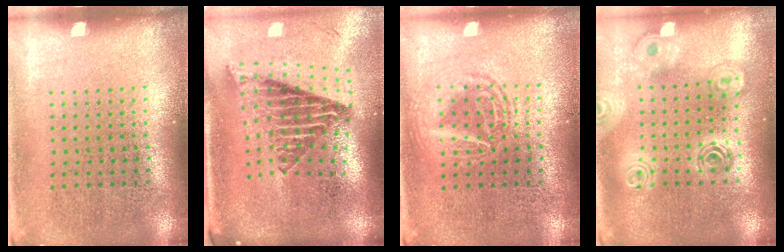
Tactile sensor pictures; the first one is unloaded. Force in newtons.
{"total": 2.8, "press": 1.7, "slide": 2.2}
{"total": 2.6, "press": 2.6, "slide": 0.3}
{"total": 2.0, "press": 1.7, "slide": 1.2}